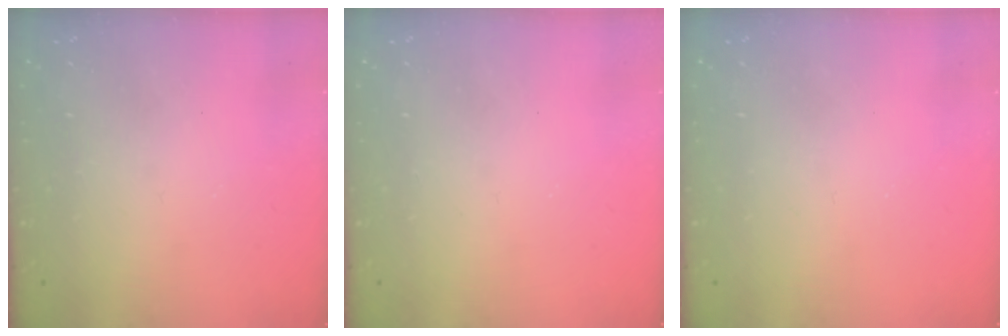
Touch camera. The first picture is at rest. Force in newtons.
{"total": 0.0}
{"total": 0.0}